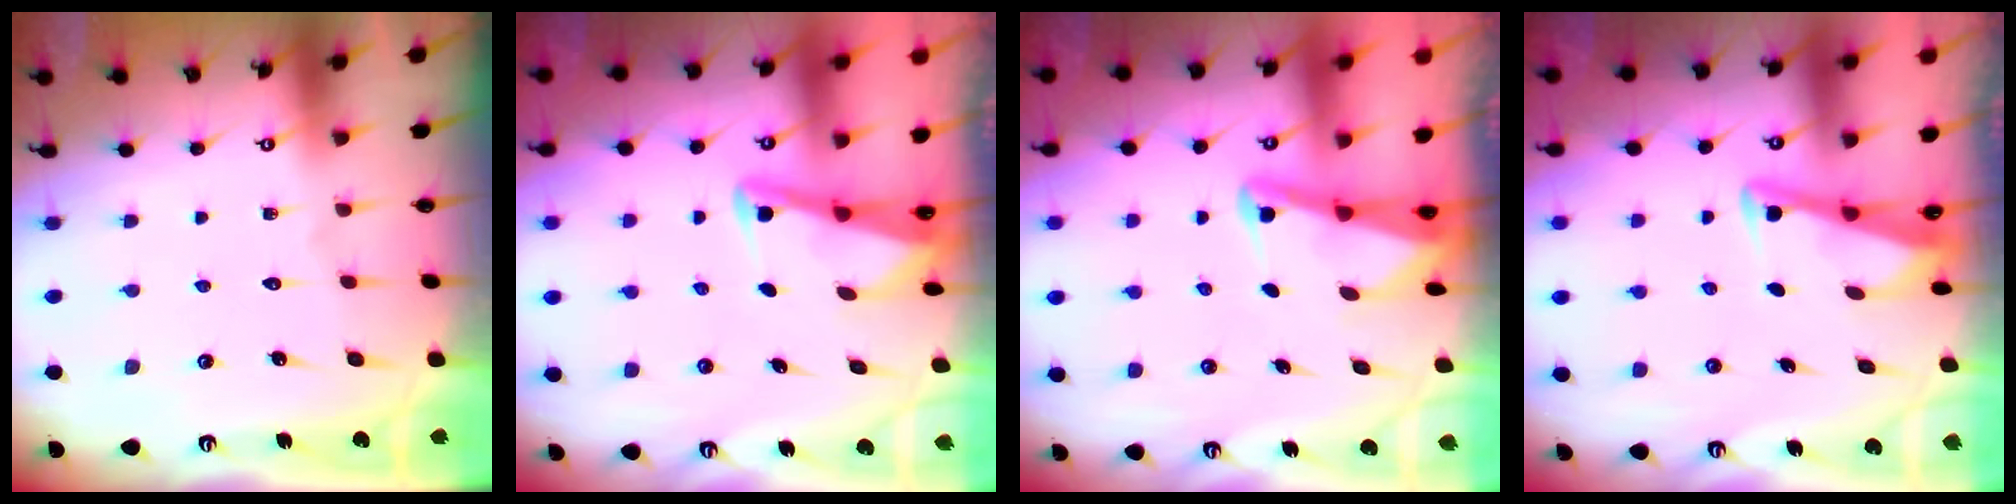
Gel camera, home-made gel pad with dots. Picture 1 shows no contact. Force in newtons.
{"total": 2.9, "press": 2.9, "slide": 0.4}
{"total": 2.6, "press": 2.5, "slide": 0.6}
{"total": 3.4, "press": 3.4, "slide": 0.4}